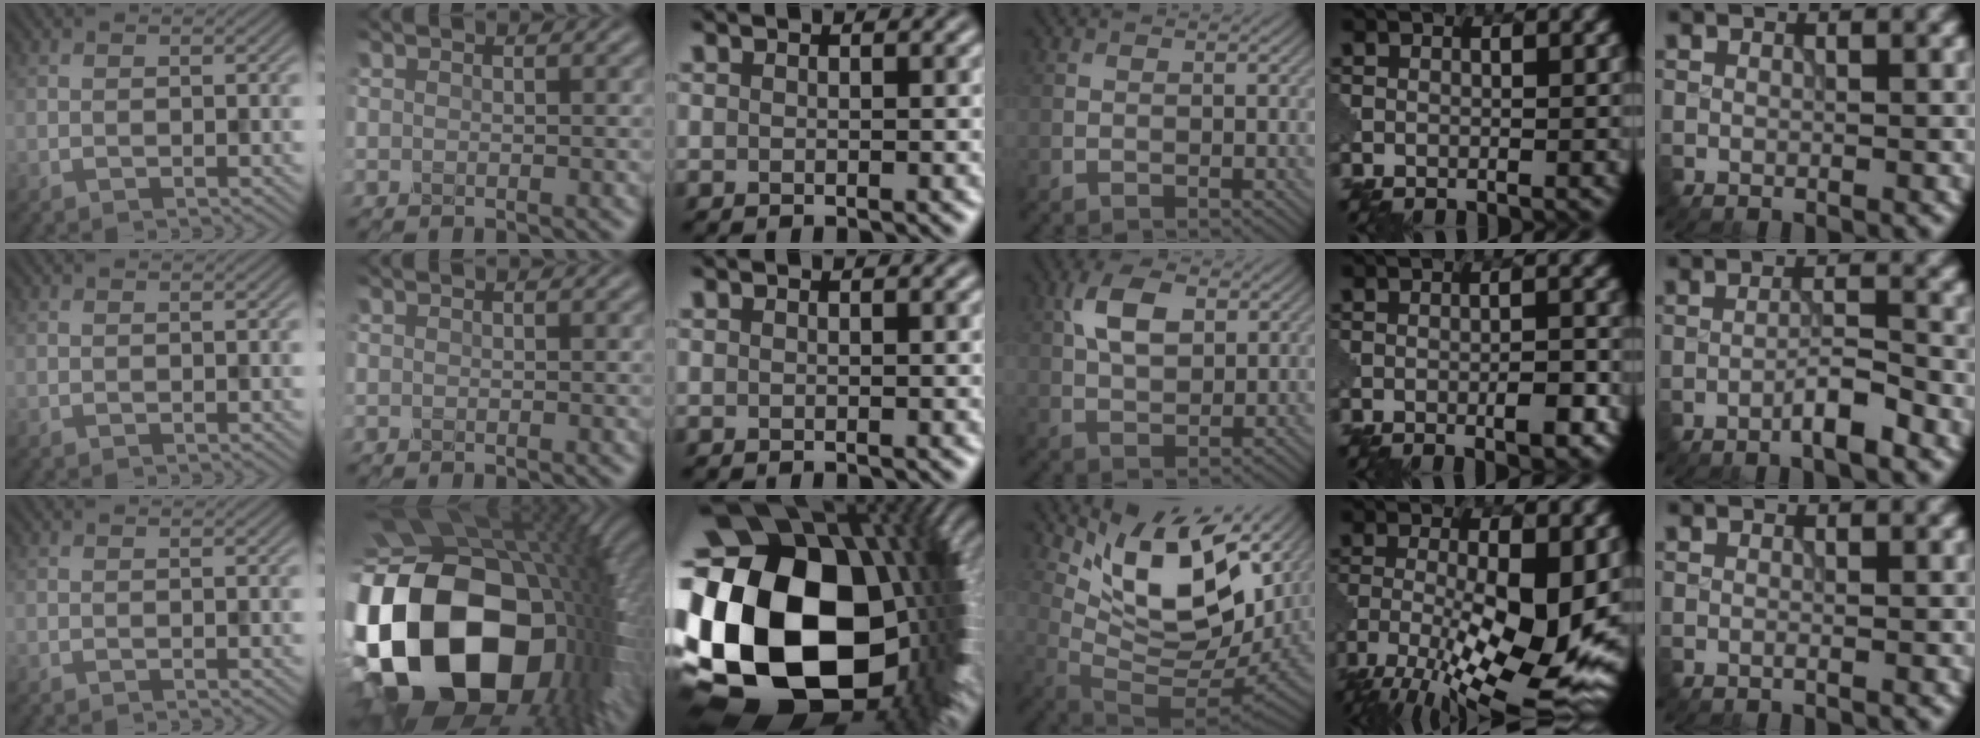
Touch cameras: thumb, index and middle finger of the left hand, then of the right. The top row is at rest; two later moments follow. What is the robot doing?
{"motion": "dispense", "object": "glue stick"}